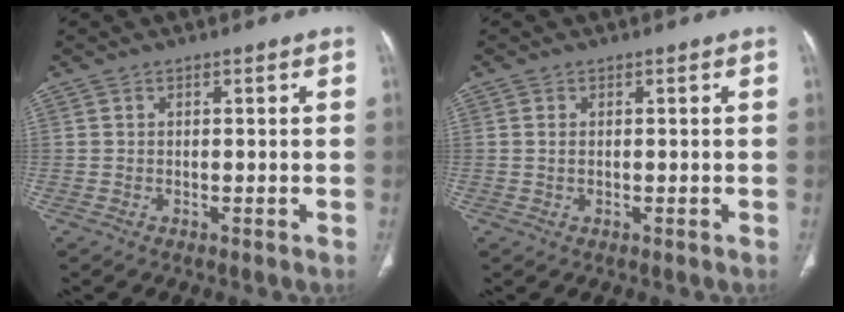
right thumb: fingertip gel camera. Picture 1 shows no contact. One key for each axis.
{"total": 0.8, "fx": 0.1, "fy": 0.4, "fz": 0.7, "tx": -0.021, "ty": 0.000, "tz": 0.006}